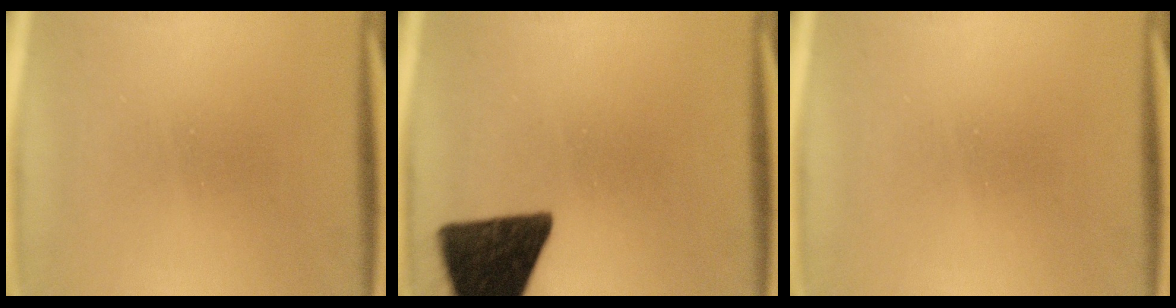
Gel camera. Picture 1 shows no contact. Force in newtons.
{"total": 15.1}
{"total": 0.0}